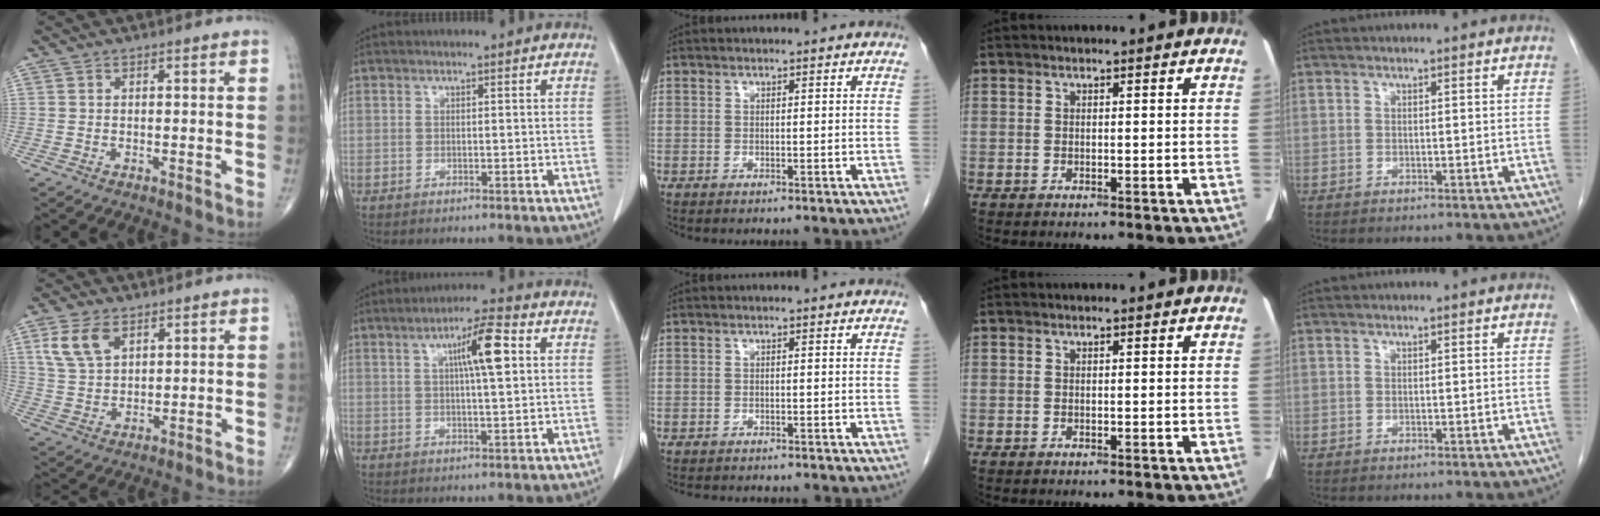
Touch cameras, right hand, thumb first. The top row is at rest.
{"thumb": {"total": 7.7, "force": [3.6, 4.5, 5.1], "torque": [-0.095, -0.008, 0.078]}, "index": {"total": 7.9, "force": [2.3, 0.8, 7.5], "torque": [-0.125, 0.010, 0.035]}, "middle": {"total": 4.5, "force": [-4.0, 1.2, 1.6], "torque": [-0.021, -0.005, -0.053]}}